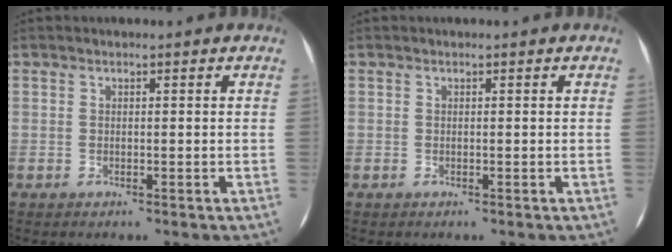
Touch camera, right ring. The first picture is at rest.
{"total": 0.0}